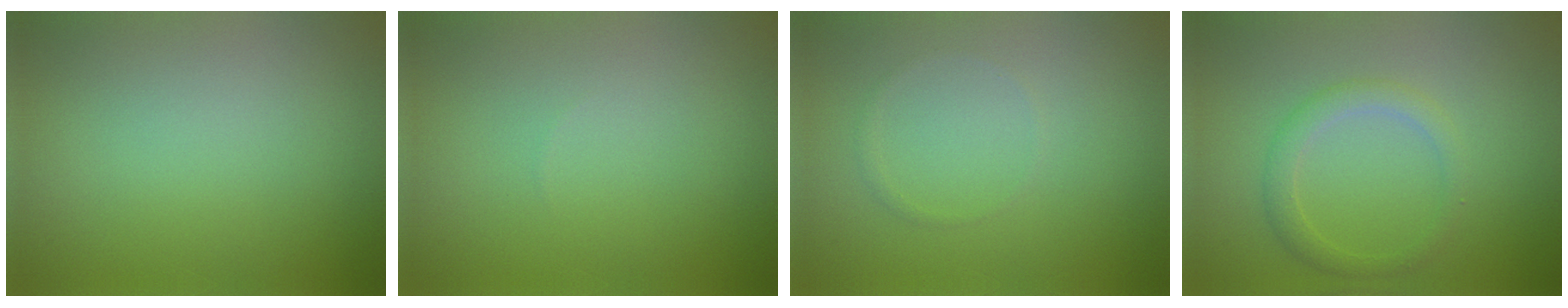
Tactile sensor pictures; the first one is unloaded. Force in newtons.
{"total": 0.0}
{"total": 0.6, "press": 0.6, "slide": 0.1}
{"total": 2.2, "press": 2.2, "slide": 0.2}